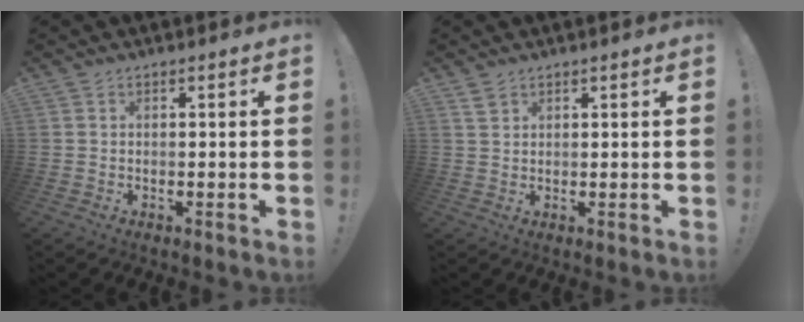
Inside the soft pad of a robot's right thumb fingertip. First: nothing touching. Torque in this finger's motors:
{"motor_torque": [0.32, -0.41, -0.09, -0.19, -0.02]}